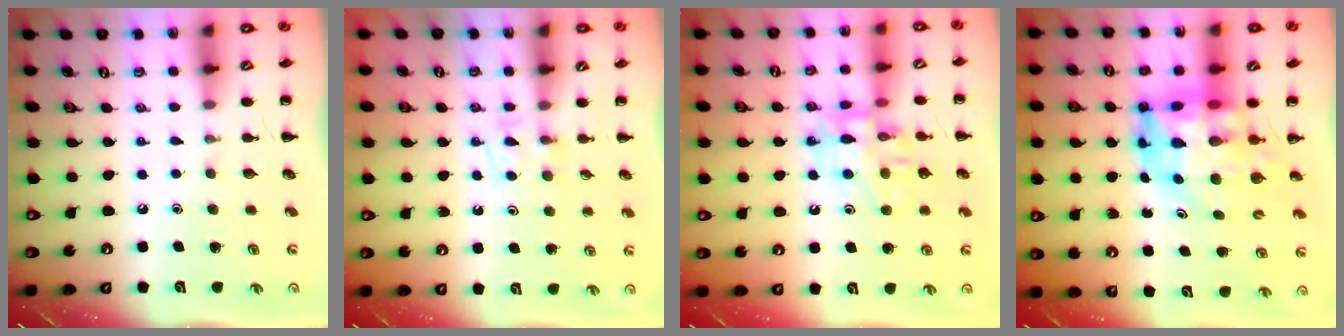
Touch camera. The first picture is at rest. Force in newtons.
{"total": 3.9, "press": 3.5, "slide": 1.6}
{"total": 13.4, "press": 13.3, "slide": 1.7}
{"total": 12.8, "press": 12.3, "slide": 3.7}